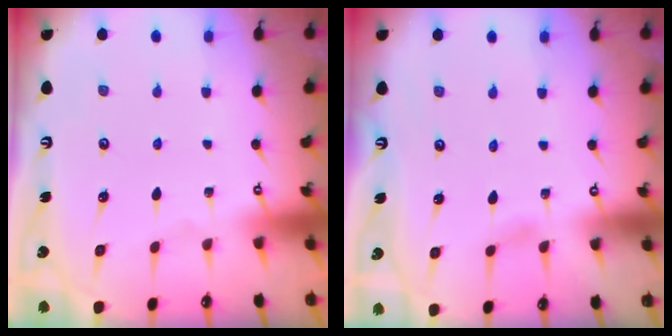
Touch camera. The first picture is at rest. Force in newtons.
{"total": 1.7, "press": 1.6, "slide": 0.2}